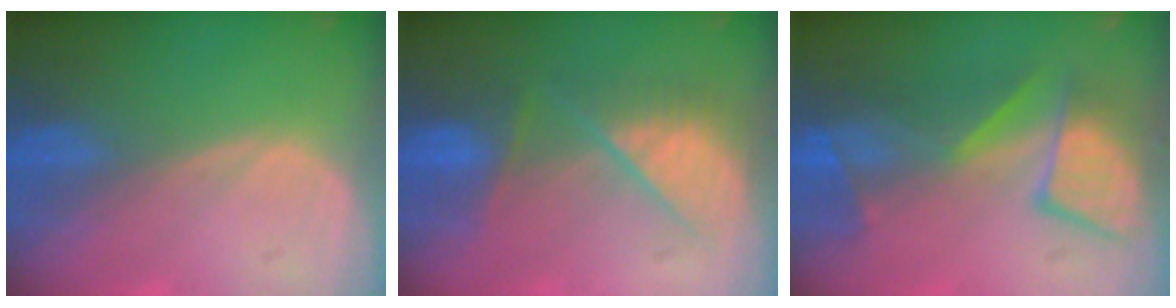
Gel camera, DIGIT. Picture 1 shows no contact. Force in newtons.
{"total": 7.2, "press": 7.2, "slide": 0.5}
{"total": 9.1, "press": 9.0, "slide": 1.2}